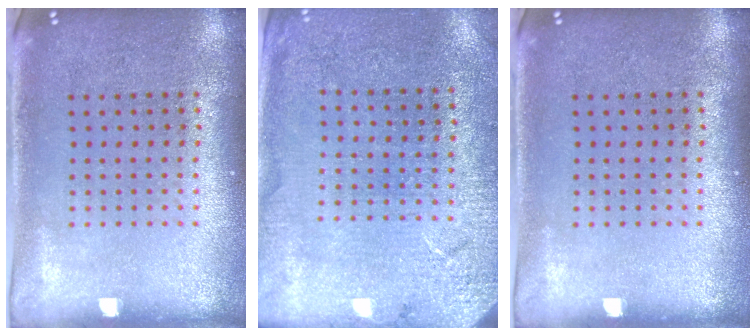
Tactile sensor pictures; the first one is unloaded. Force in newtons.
{"total": 2.5, "press": 2.5, "slide": 0.2}
{"total": 0.0}